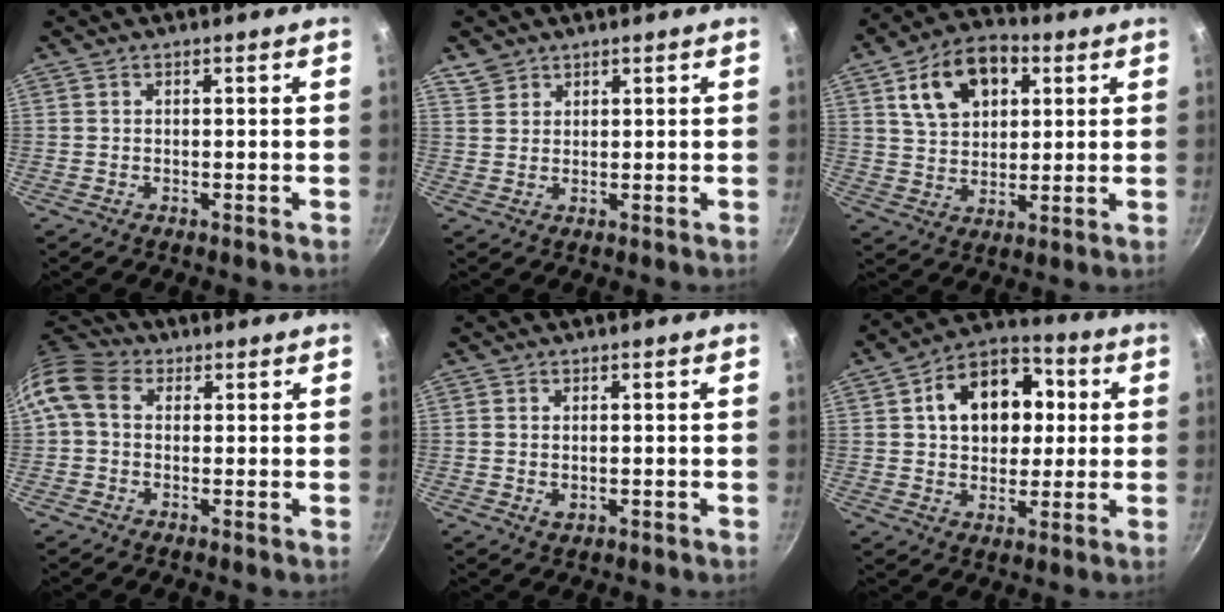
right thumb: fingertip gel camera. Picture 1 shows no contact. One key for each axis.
{"total": 3.1, "fx": 2.2, "fy": 2.1, "fz": 0.5, "tx": 0.002, "ty": 0.000, "tz": 0.042}
{"total": 14.1, "fx": 5.1, "fy": 9.5, "fz": 9.1, "tx": -0.124, "ty": 0.004, "tz": 0.083}
{"total": 8.5, "fx": 1.4, "fy": 6.5, "fz": 5.2, "tx": -0.096, "ty": 0.018, "tz": 0.007}
{"total": 1.9, "fx": 0.0, "fy": 1.3, "fz": 1.4, "tx": -0.022, "ty": -0.003, "tz": 0.002}
{"total": 16.0, "fx": 3.3, "fy": 11.6, "fz": 10.5, "tx": -0.122, "ty": 0.019, "tz": 0.041}